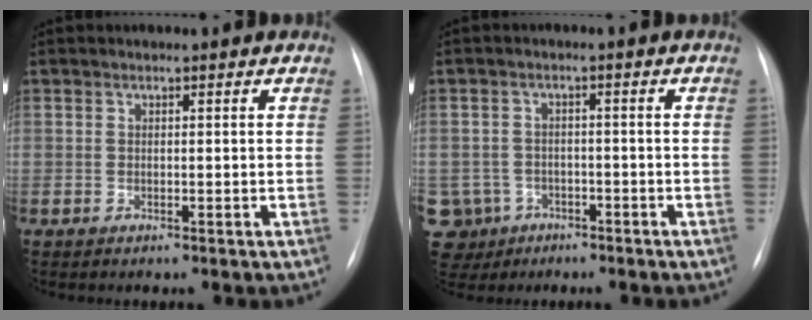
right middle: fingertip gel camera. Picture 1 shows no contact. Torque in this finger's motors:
{"motor_torque": [1.13, -1.01, 0.66, -0.04]}